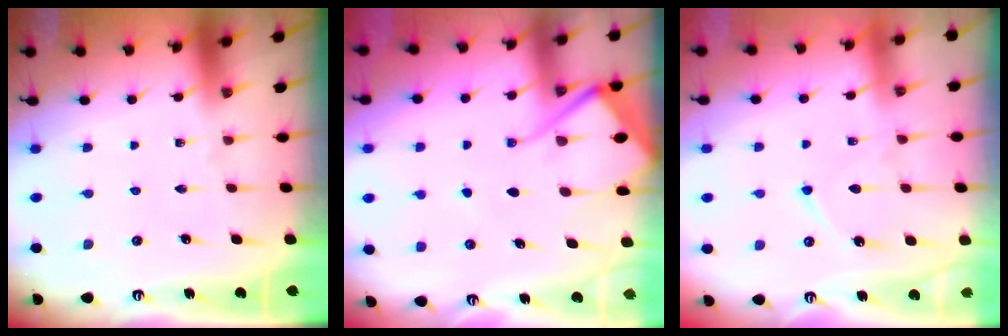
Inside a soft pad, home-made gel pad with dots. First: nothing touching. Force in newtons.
{"total": 9.5, "press": 9.4, "slide": 1.2}
{"total": 9.3, "press": 9.2, "slide": 0.9}